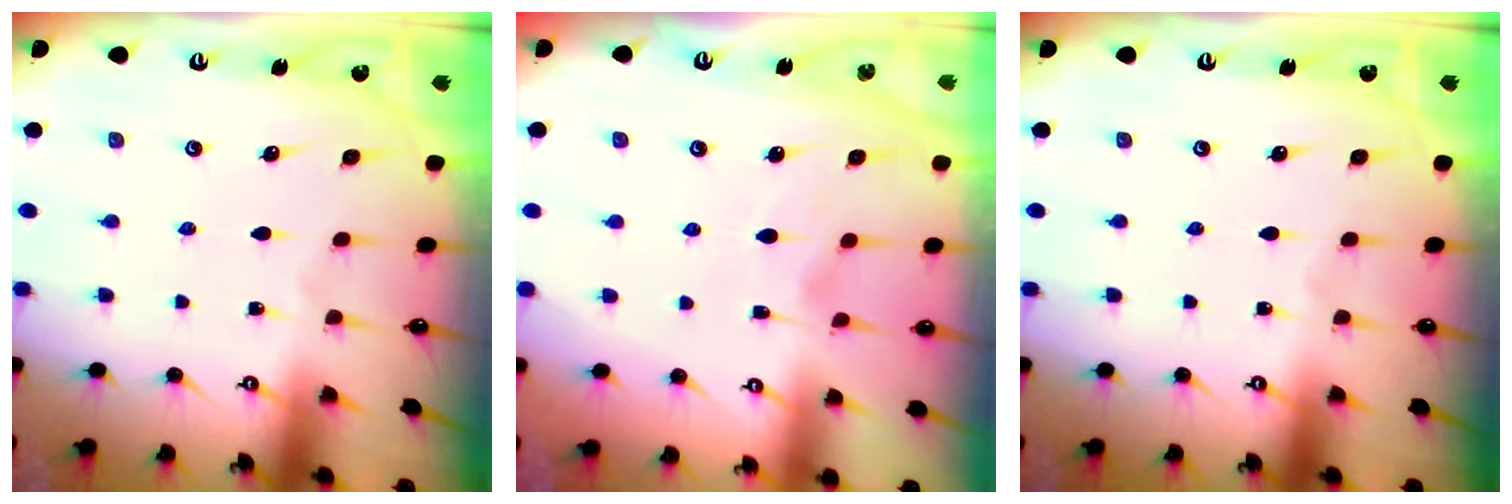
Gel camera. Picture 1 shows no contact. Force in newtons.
{"total": 2.4, "press": 2.1, "slide": 1.3}
{"total": 0.0}